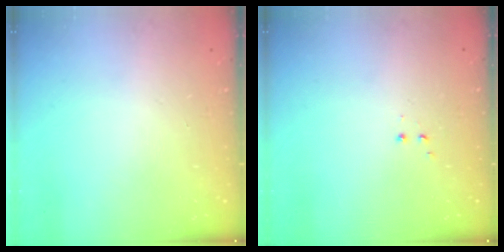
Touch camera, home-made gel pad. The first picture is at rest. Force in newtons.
{"total": 1.2, "press": 1.1, "slide": 0.5}